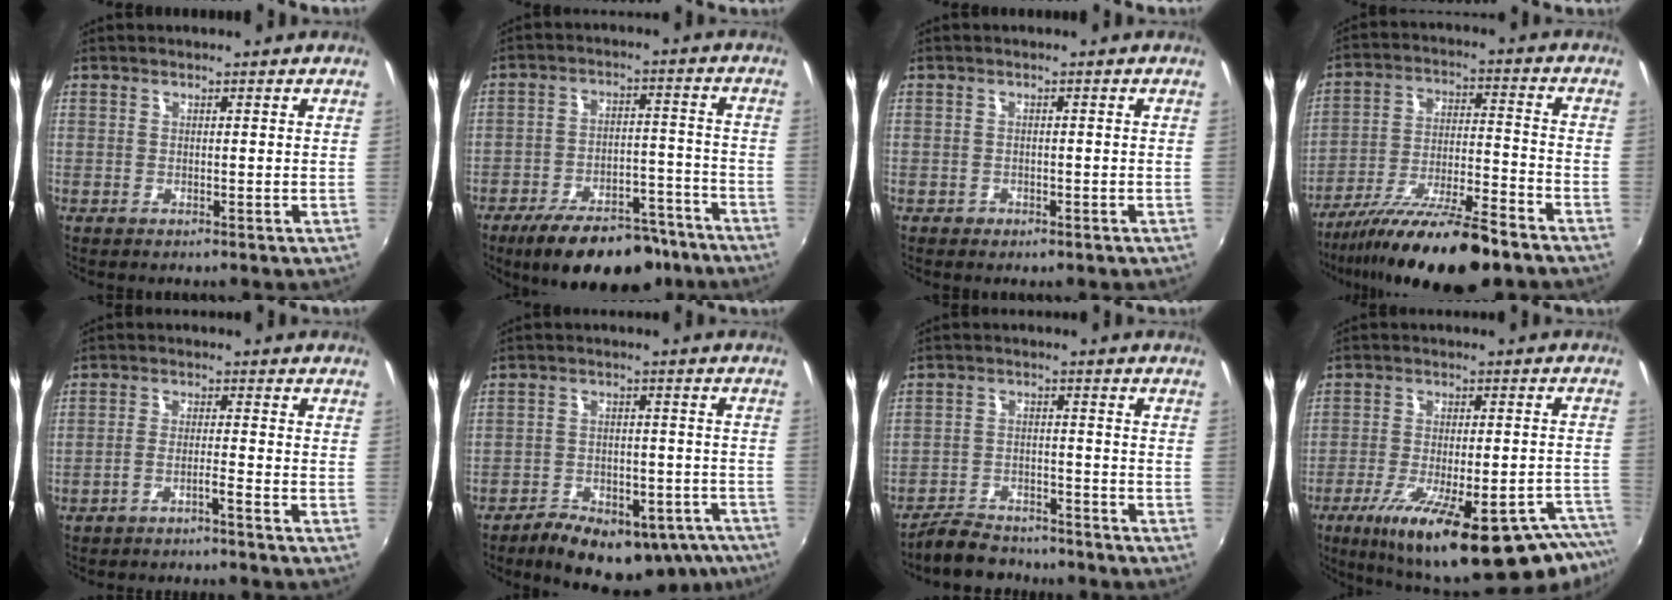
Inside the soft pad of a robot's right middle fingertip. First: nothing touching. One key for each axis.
{"total": 17.2, "fx": -13.4, "fy": 6.9, "fz": 8.3, "tx": -0.146, "ty": 0.008, "tz": -0.183}
{"total": 1.8, "fx": -0.9, "fy": 1.4, "fz": 0.5, "tx": -0.013, "ty": -0.005, "tz": -0.013}
{"total": 19.0, "fx": -14.8, "fy": 3.0, "fz": 11.4, "tx": -0.214, "ty": -0.042, "tz": -0.246}
{"total": 2.5, "fx": -2.0, "fy": -0.3, "fz": 1.5, "tx": -0.043, "ty": 0.006, "tz": -0.036}
{"total": 18.5, "fx": -13.2, "fy": 8.8, "fz": 9.6, "tx": -0.175, "ty": -0.003, "tz": -0.160}
{"total": 8.6, "fx": -7.7, "fy": 2.9, "fz": 2.4, "tx": -0.079, "ty": -0.005, "tz": -0.121}
{"total": 25.4, "fx": -17.6, "fy": 4.6, "fz": 17.7, "tx": -0.250, "ty": -0.053, "tz": -0.248}